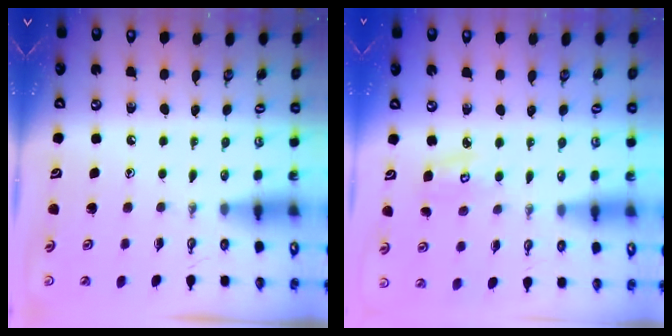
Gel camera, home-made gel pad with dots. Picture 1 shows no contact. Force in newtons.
{"total": 3.8, "press": 3.8, "slide": 0.3}